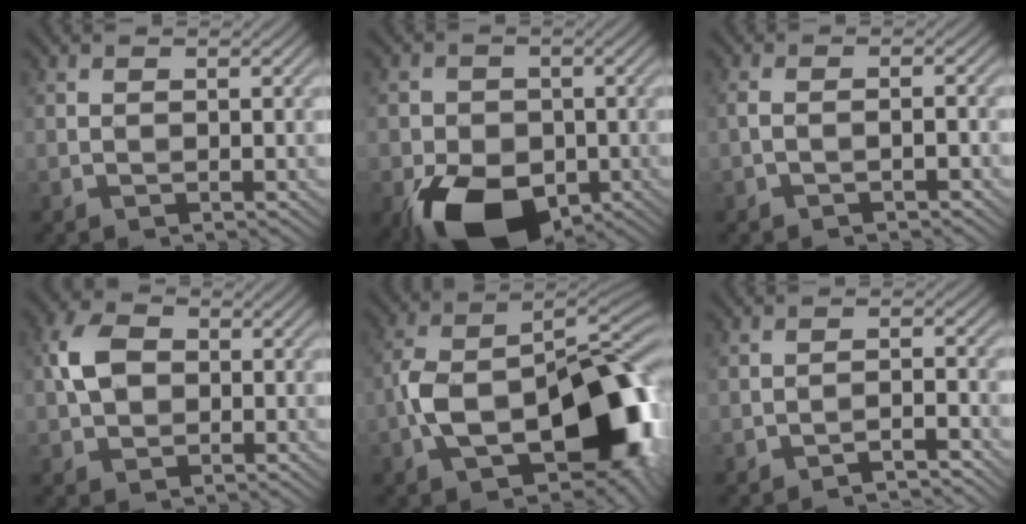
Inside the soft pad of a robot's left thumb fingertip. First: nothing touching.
{"total": 12.4, "force": [-5.8, 8.0, 7.5], "torque": [-0.128, -0.040, -0.100]}
{"total": 1.7, "force": [-1.1, 0.3, 1.2], "torque": [-0.024, 0.007, -0.024]}
{"total": 4.7, "force": [0.2, 3.6, 3.0], "torque": [-0.068, 0.008, -0.004]}
{"total": 17.8, "force": [-5.4, 9.9, 13.8], "torque": [-0.216, -0.024, -0.092]}
{"total": 2.5, "force": [-2.4, 0.1, 0.9], "torque": [-0.013, 0.009, -0.044]}